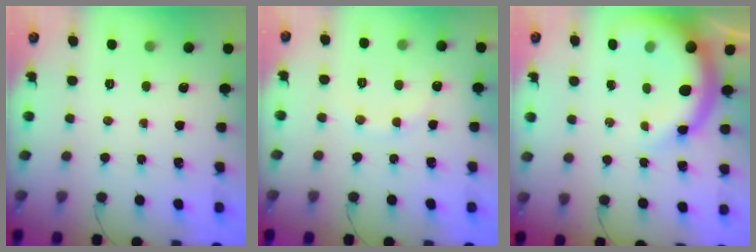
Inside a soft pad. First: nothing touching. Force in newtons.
{"total": 8.1, "press": 7.9, "slide": 1.6}
{"total": 10.8, "press": 10.4, "slide": 2.7}